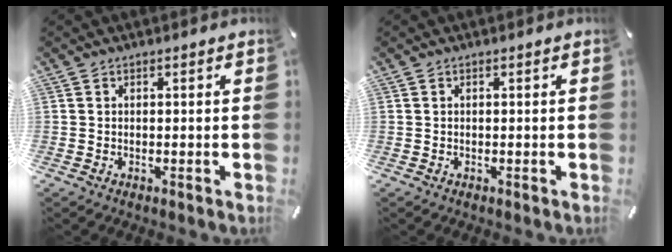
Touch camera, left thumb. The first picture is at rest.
{"total": 0.0}